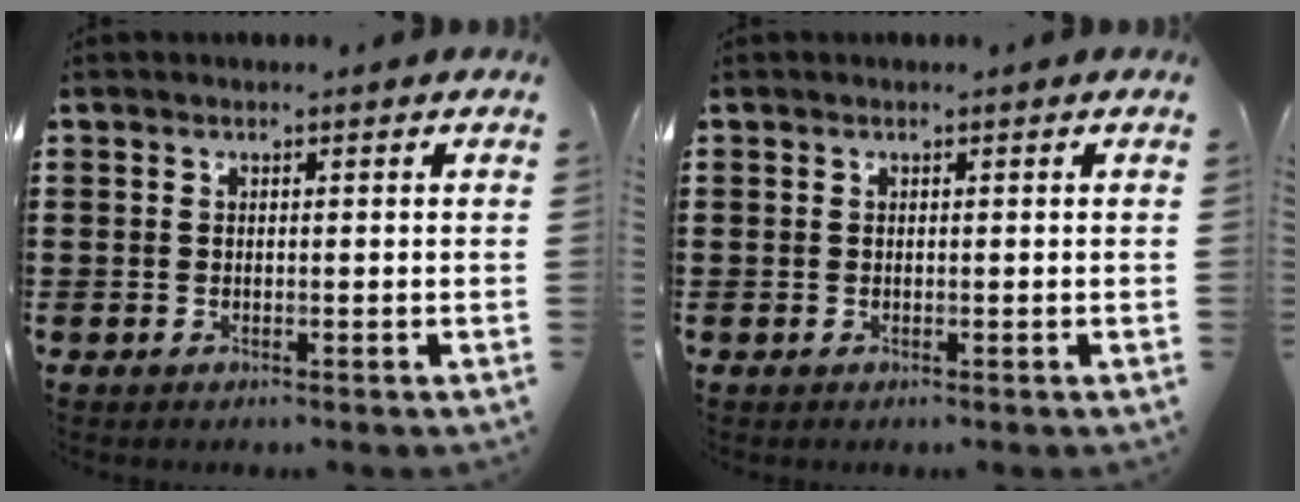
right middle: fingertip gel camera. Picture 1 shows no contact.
{"total": 0.0}